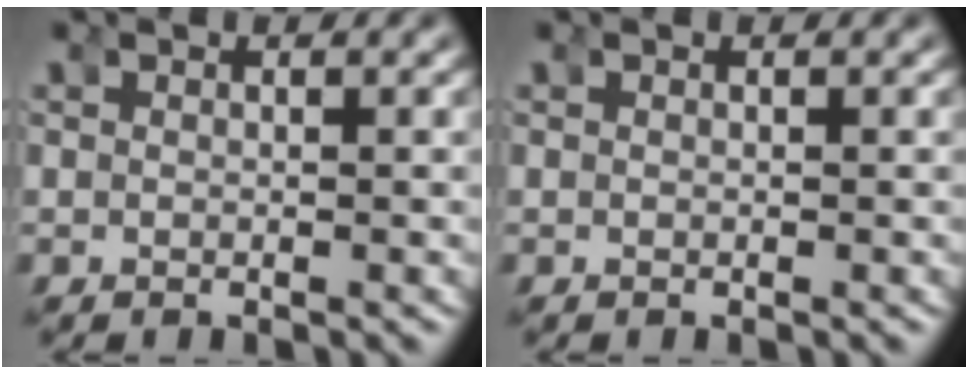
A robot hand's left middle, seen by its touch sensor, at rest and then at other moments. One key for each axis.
{"total": 0.0}